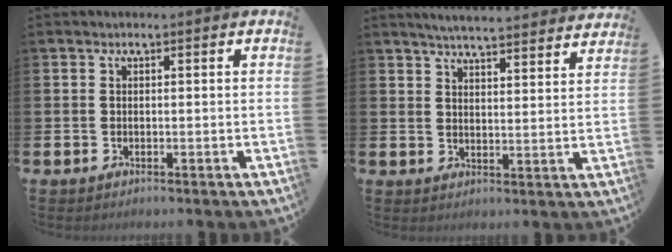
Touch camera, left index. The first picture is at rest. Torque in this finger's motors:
{"motor_torque": [0.93, -1.21, 0.22, 0.13]}